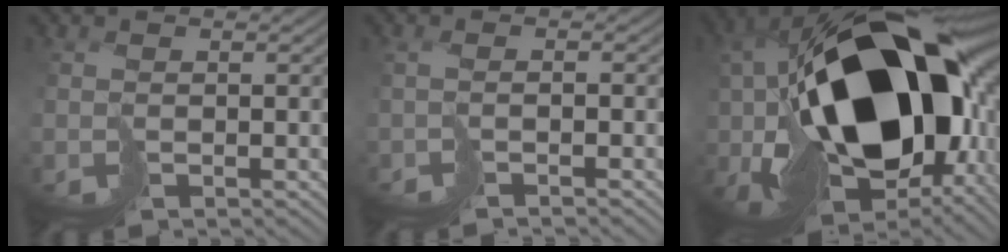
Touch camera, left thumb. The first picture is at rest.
{"total": 1.7, "force": [-1.2, -0.6, 1.1], "torque": [-0.018, 0.000, -0.027]}
{"total": 22.6, "force": [1.2, 14.9, 16.9], "torque": [-0.355, -0.047, 0.051]}